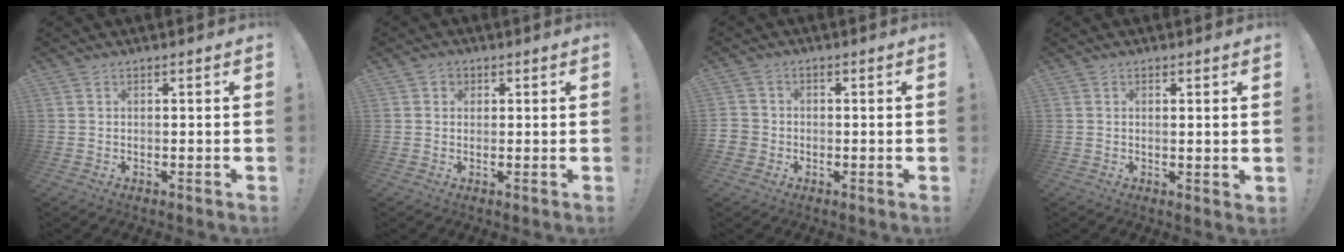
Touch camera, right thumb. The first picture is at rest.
{"total": 2.2, "force": [0.9, 2.0, 0.5], "torque": [-0.007, -0.001, 0.015]}
{"total": 3.5, "force": [-1.0, 3.1, 1.3], "torque": [-0.026, 0.009, -0.020]}
{"total": 1.6, "force": [1.0, 0.4, 1.2], "torque": [-0.010, -0.004, 0.016]}